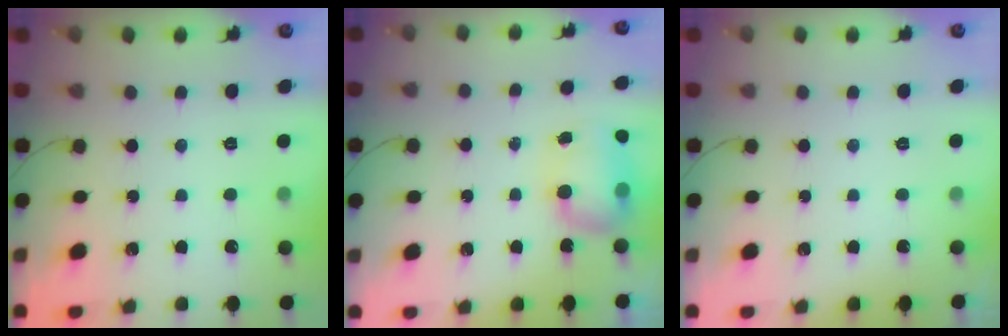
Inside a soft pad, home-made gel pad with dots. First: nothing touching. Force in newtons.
{"total": 8.3, "press": 8.2, "slide": 1.5}
{"total": 0.0}